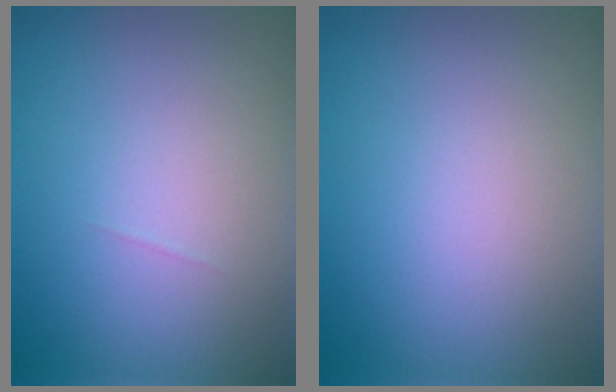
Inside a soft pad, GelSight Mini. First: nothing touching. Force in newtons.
{"total": 0.0}